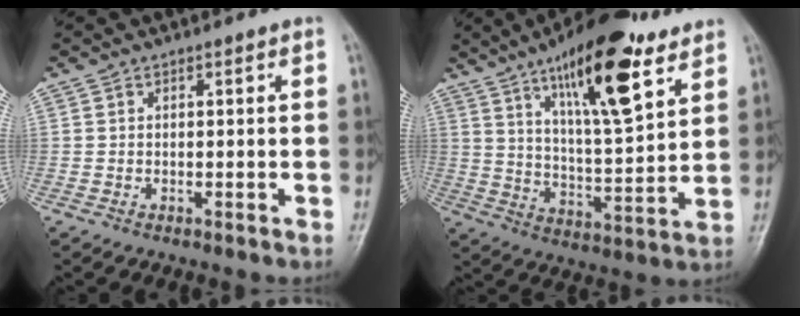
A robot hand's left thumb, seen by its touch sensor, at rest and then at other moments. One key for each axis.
{"total": 19.3, "fx": 11.0, "fy": 5.6, "fz": 14.8, "tx": -0.211, "ty": -0.052, "tz": 0.183}